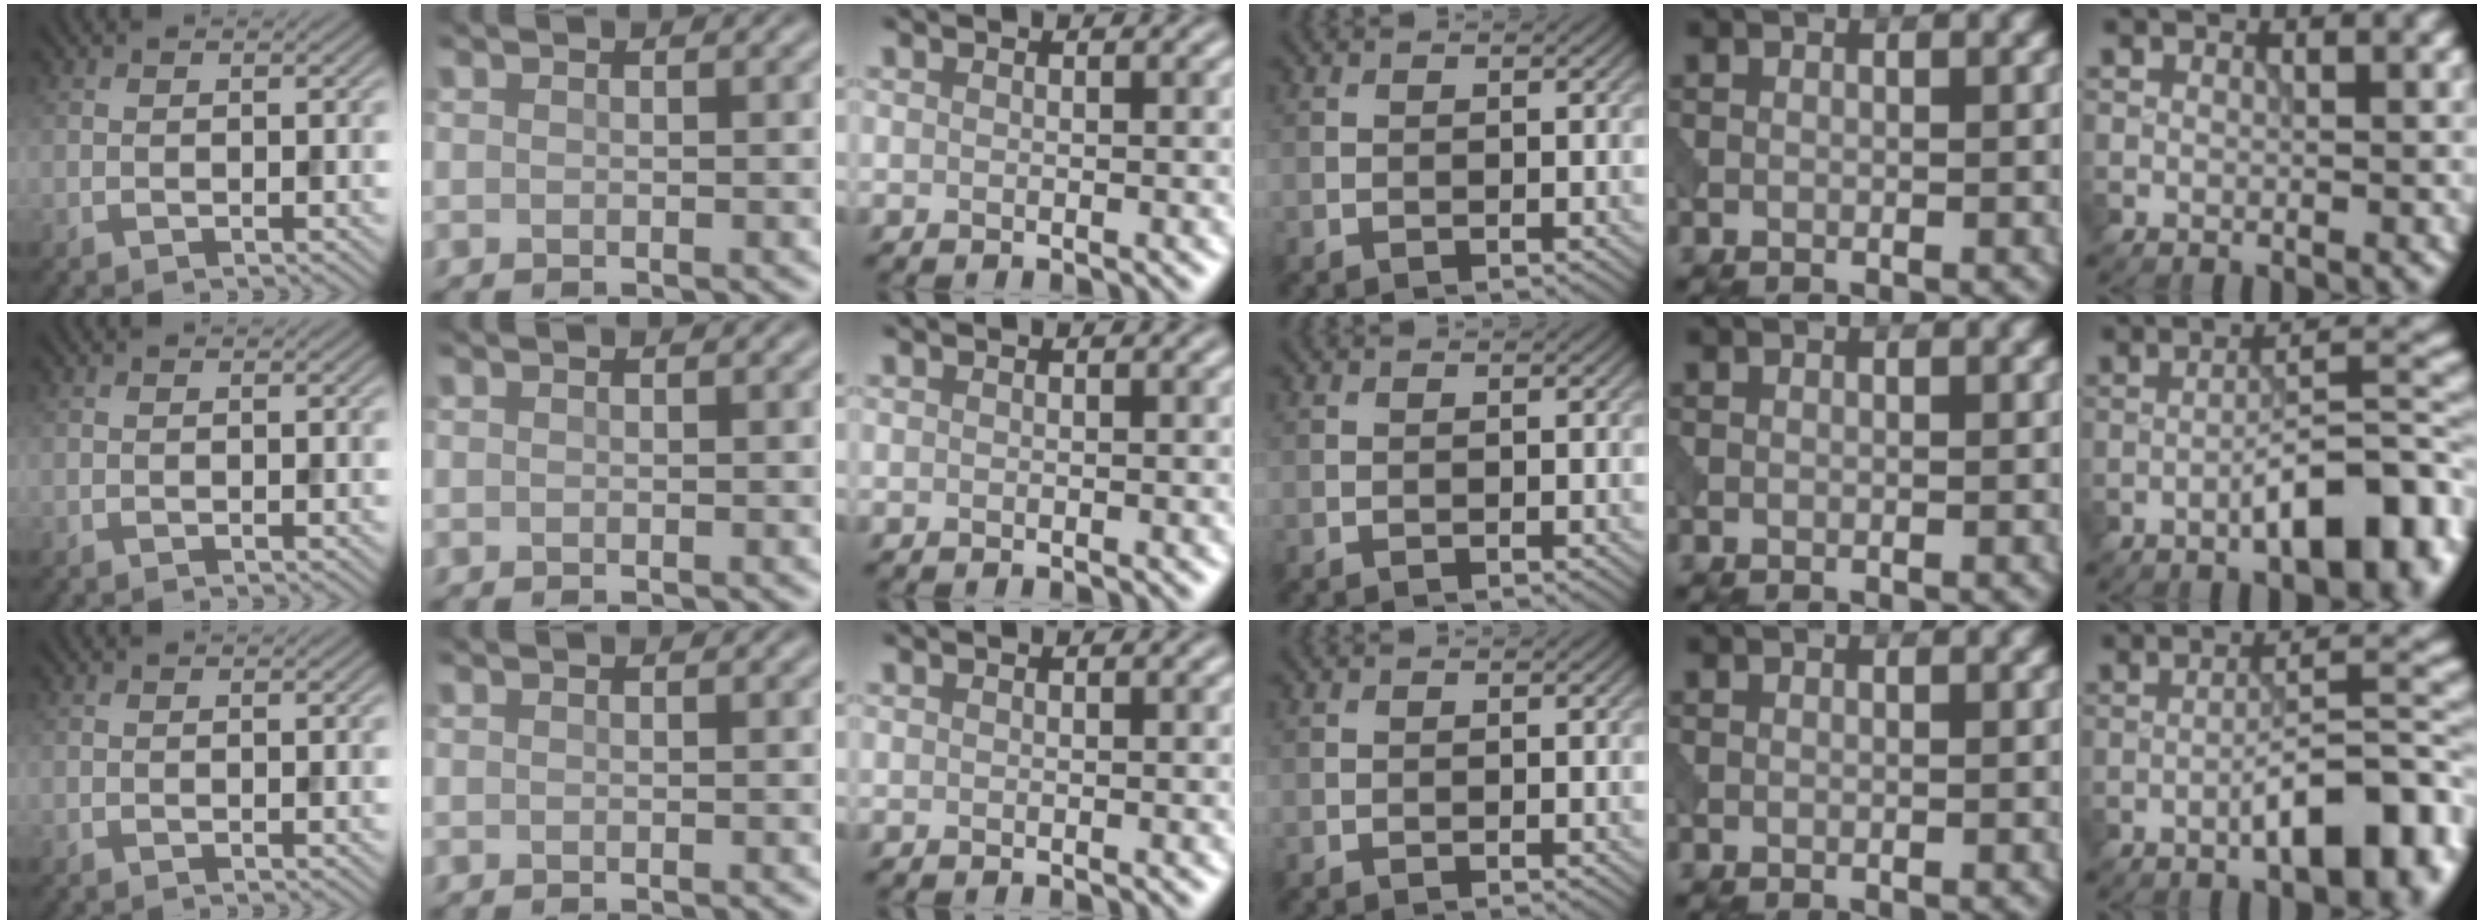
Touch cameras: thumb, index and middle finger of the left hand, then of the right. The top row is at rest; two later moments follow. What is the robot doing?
{"motion": "pour", "object": "beaker"}